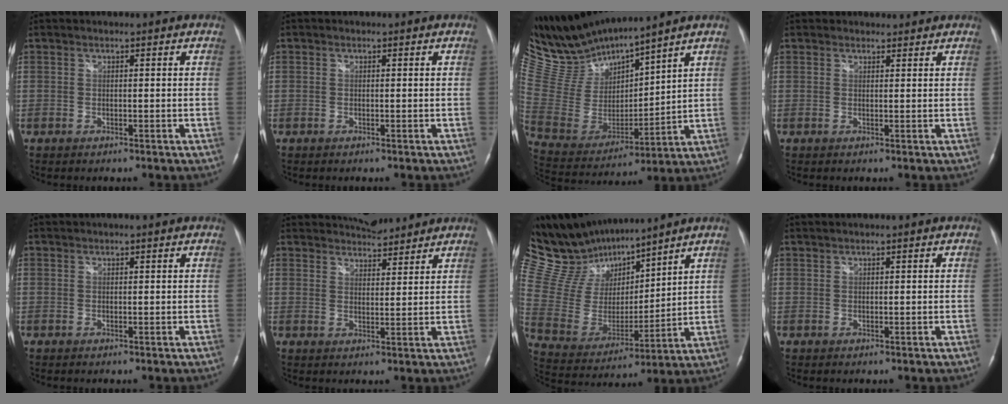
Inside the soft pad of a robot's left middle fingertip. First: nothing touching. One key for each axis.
{"total": 0.0}
{"total": 13.1, "fx": 12.7, "fy": 0.5, "fz": 3.3, "tx": -0.093, "ty": -0.003, "tz": 0.270}
{"total": 2.4, "fx": 2.2, "fy": 0.8, "fz": 0.0, "tx": -0.001, "ty": 0.019, "tz": 0.030}
{"total": 2.2, "fx": 1.9, "fy": 0.1, "fz": 1.3, "tx": -0.016, "ty": 0.031, "tz": 0.031}
{"total": 8.8, "fx": 8.4, "fy": 1.7, "fz": 2.3, "tx": -0.042, "ty": 0.014, "tz": 0.126}
{"total": 17.1, "fx": 15.6, "fy": 3.8, "fz": 5.8, "tx": -0.126, "ty": 0.006, "tz": 0.305}
{"total": 0.8, "fx": 0.8, "fy": 0.0, "fz": 0.1, "tx": -0.007, "ty": 0.007, "tz": 0.021}